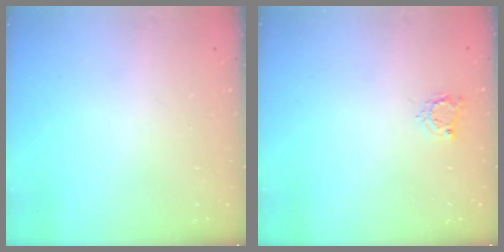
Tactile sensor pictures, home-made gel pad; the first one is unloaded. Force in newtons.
{"total": 4.1, "press": 4.1, "slide": 0.5}